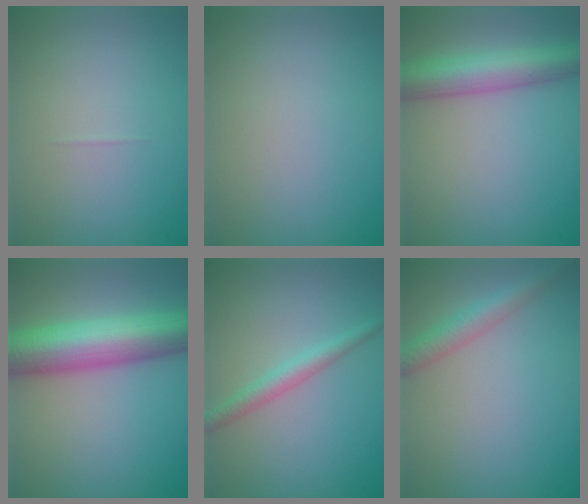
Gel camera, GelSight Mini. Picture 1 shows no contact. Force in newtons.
{"total": 0.0}
{"total": 6.1, "press": 6.1, "slide": 0.1}
{"total": 10.0, "press": 10.0, "slide": 0.2}
{"total": 2.2, "press": 2.2, "slide": 0.0}
{"total": 2.8, "press": 2.8, "slide": 0.1}